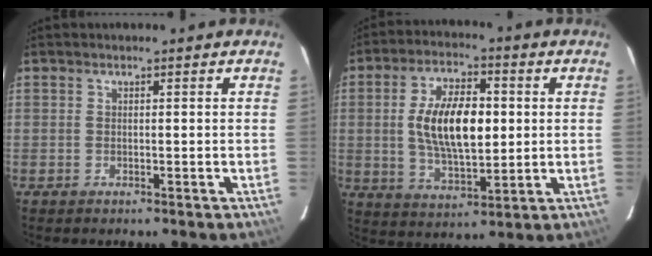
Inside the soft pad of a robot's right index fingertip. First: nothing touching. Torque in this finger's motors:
{"motor_torque": [1.13, 0.68, 0.78, 0.17]}